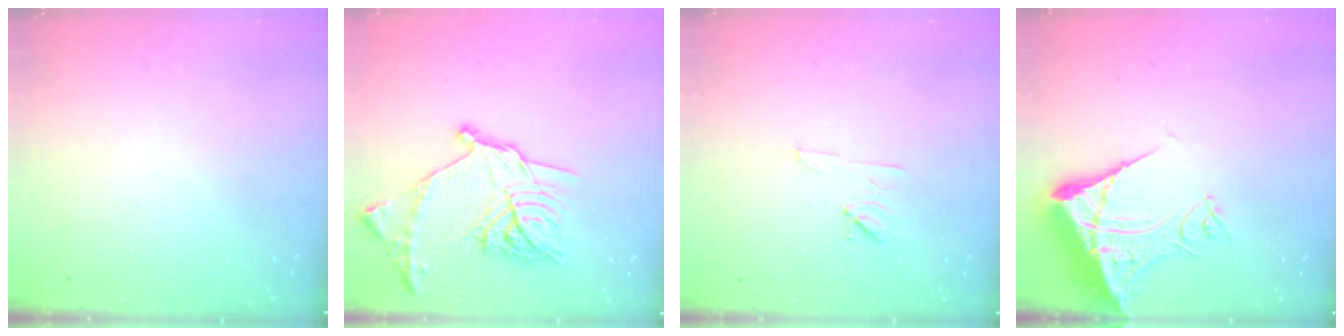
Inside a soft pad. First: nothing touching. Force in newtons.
{"total": 21.1, "press": 21.0, "slide": 1.2}
{"total": 6.7, "press": 6.6, "slide": 1.1}
{"total": 13.5, "press": 13.3, "slide": 1.8}